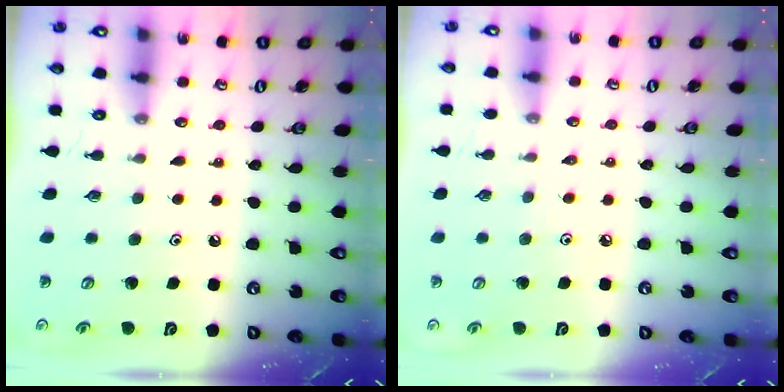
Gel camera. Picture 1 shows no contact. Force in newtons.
{"total": 2.2, "press": 2.2, "slide": 0.5}